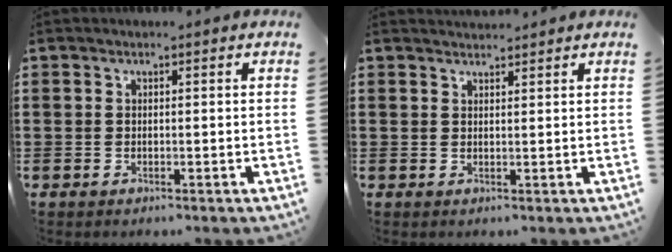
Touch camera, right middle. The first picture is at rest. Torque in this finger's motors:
{"motor_torque": [-0.01, -0.17, -0.06, -0.02]}